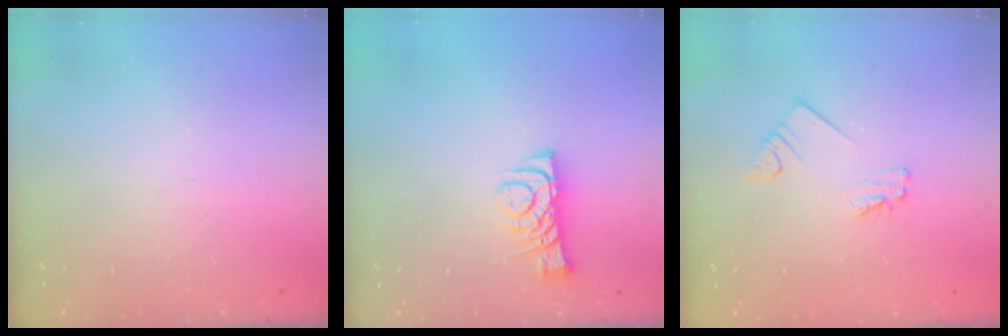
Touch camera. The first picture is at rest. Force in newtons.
{"total": 7.7, "press": 7.6, "slide": 0.7}
{"total": 2.5, "press": 2.5, "slide": 0.2}